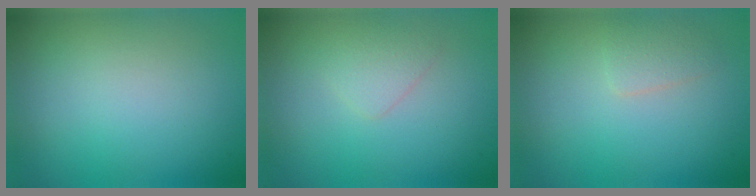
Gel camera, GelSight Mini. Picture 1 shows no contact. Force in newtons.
{"total": 1.3, "press": 1.3, "slide": 0.1}
{"total": 1.4, "press": 1.4, "slide": 0.1}